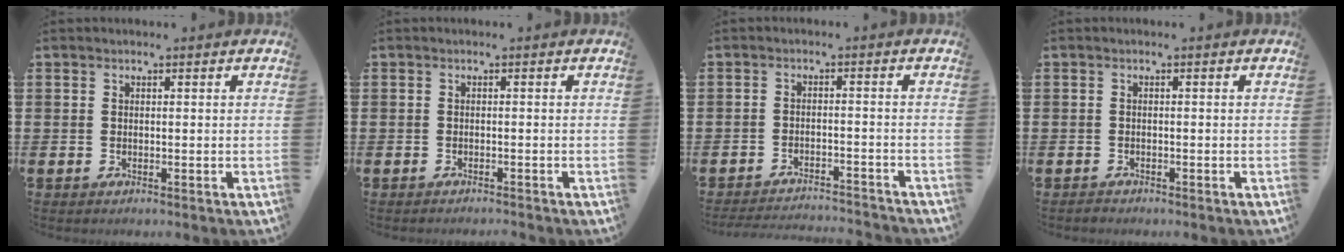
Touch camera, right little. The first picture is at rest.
{"total": 0.6, "force": [-0.6, 0.0, 0.0], "torque": [0.000, -0.002, -0.013]}
{"total": 2.7, "force": [-2.7, -0.1, 0.0], "torque": [-0.004, 0.002, -0.058]}
{"total": 0.5, "force": [-0.5, 0.2, 0.0], "torque": [-0.002, -0.001, -0.011]}